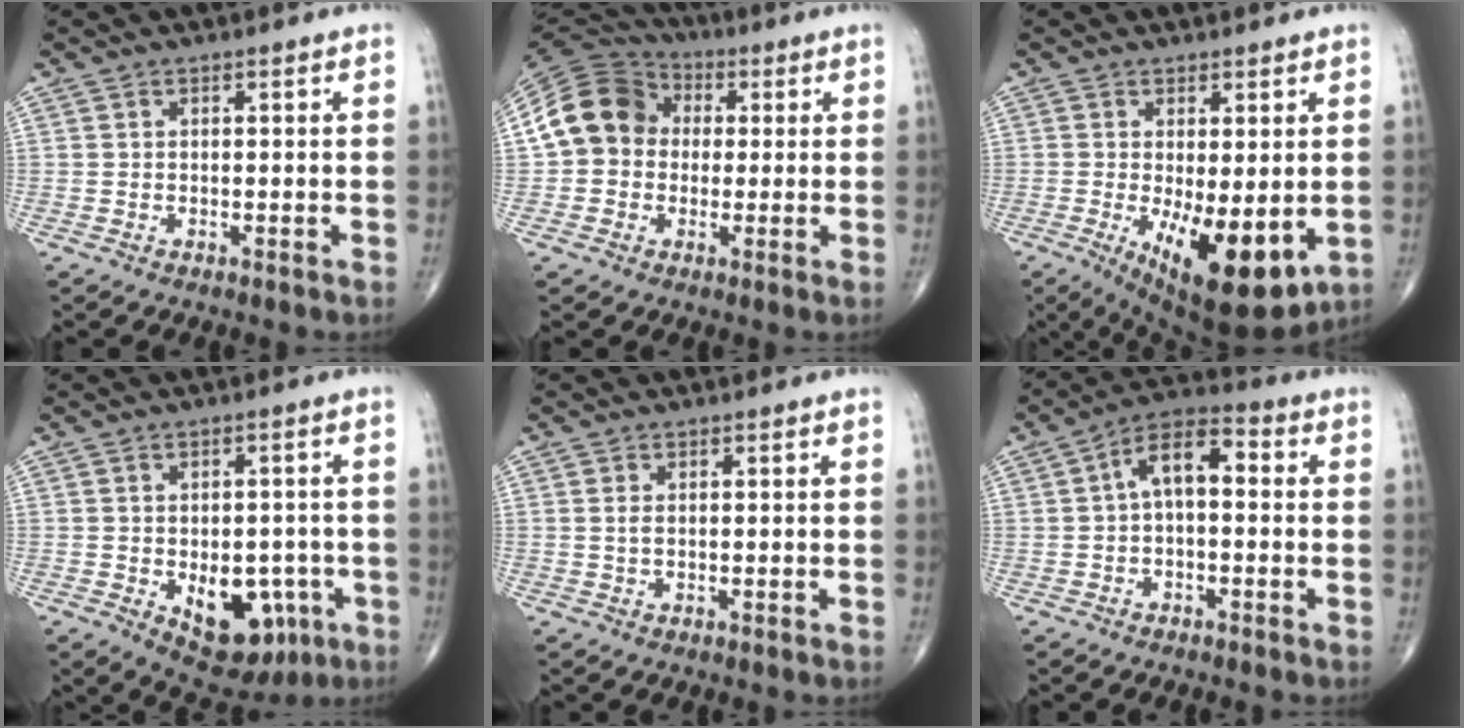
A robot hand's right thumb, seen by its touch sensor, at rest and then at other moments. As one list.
[{"total": 13.3, "force": [1.1, 11.3, 6.8], "torque": [-0.114, 0.032, 0.009]}, {"total": 13.8, "force": [-3.1, 5.4, 12.4], "torque": [-0.182, -0.030, -0.029]}, {"total": 12.2, "force": [-4.0, 7.5, 8.8], "torque": [-0.084, 0.014, -0.040]}, {"total": 0.9, "force": [0.2, 0.4, 0.8], "torque": [-0.017, 0.000, 0.006]}, {"total": 8.3, "force": [0.4, 4.3, 7.1], "torque": [-0.111, 0.034, -0.006]}]